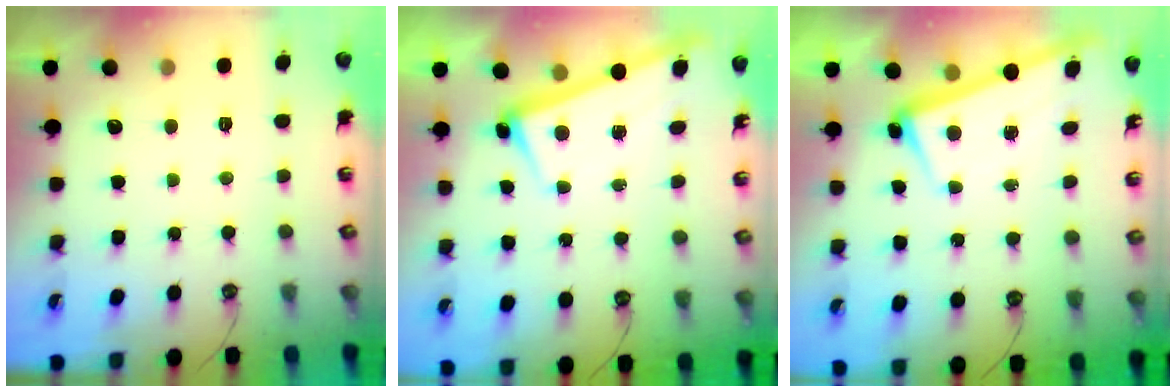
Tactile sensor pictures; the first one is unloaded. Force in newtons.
{"total": 2.6, "press": 2.5, "slide": 0.6}
{"total": 2.3, "press": 2.2, "slide": 0.8}